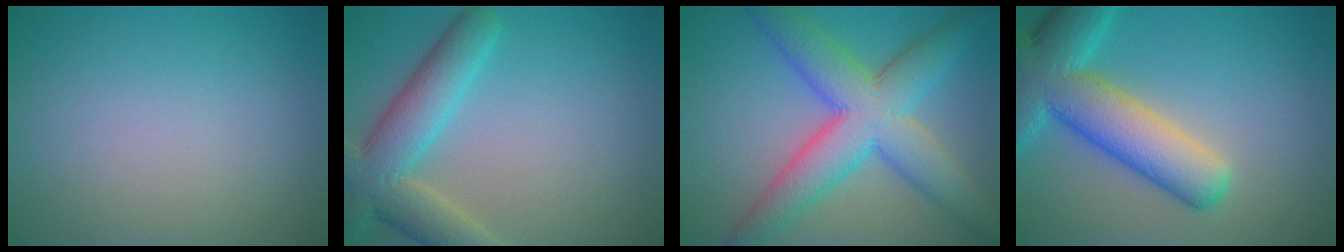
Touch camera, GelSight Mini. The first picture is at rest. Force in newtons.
{"total": 6.9, "press": 6.9, "slide": 0.6}
{"total": 8.9, "press": 8.9, "slide": 0.3}
{"total": 9.7, "press": 9.6, "slide": 0.5}